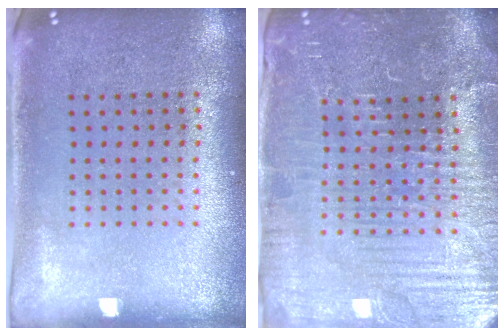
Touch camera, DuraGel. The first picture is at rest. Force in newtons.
{"total": 4.7, "press": 4.5, "slide": 1.5}